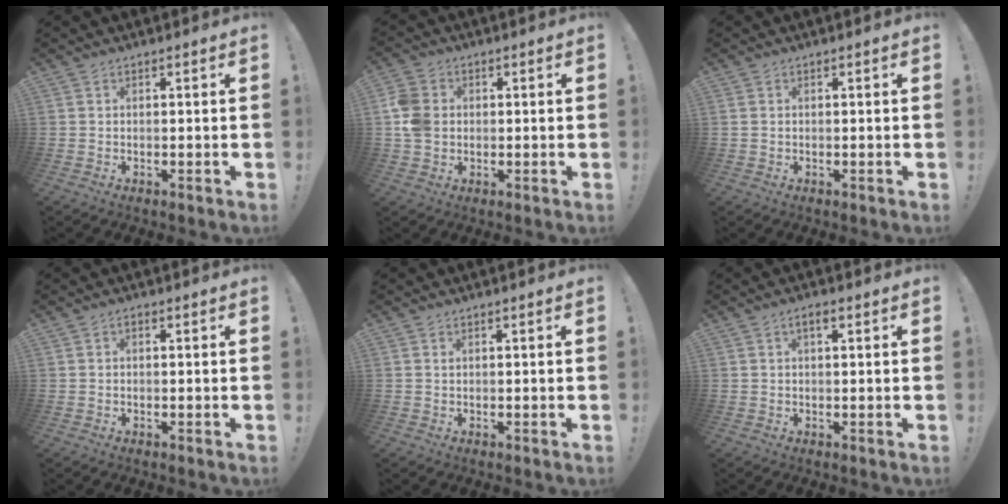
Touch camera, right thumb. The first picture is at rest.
{"total": 9.2, "force": [0.6, 7.5, 5.2], "torque": [-0.111, 0.011, 0.015]}
{"total": 0.7, "force": [0.2, 0.5, 0.3], "torque": [-0.013, 0.004, 0.006]}
{"total": 0.8, "force": [-0.4, 0.5, 0.4], "torque": [-0.008, 0.002, -0.008]}
{"total": 0.5, "force": [0.2, 0.5, 0.1], "torque": [0.005, -0.001, 0.002]}
{"total": 2.3, "force": [0.8, 1.0, 1.9], "torque": [-0.032, 0.003, 0.010]}